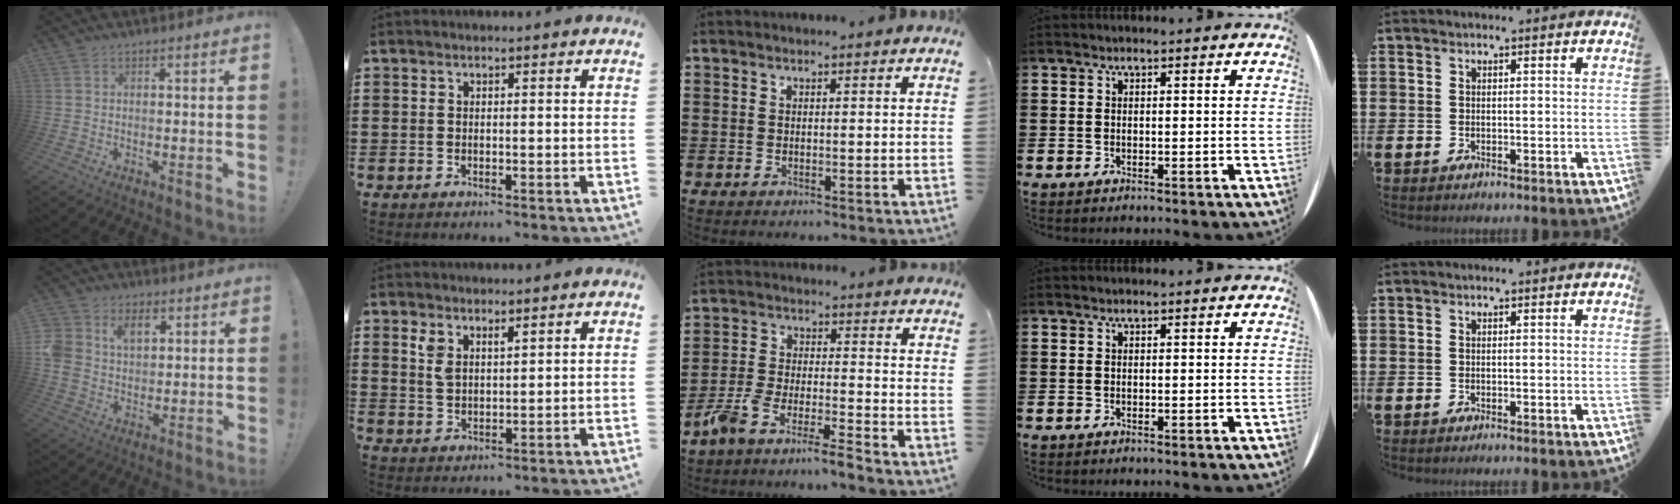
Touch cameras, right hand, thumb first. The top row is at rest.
{"thumb": {"total": 8.8, "force": [3.2, 7.1, 4.3], "torque": [-0.080, -0.005, 0.062]}, "index": {"total": 2.8, "force": [2.0, 1.2, 1.5], "torque": [-0.034, 0.004, 0.037]}, "middle": {"total": 6.1, "force": [-5.8, -0.5, 1.8], "torque": [-0.056, -0.015, -0.119]}}